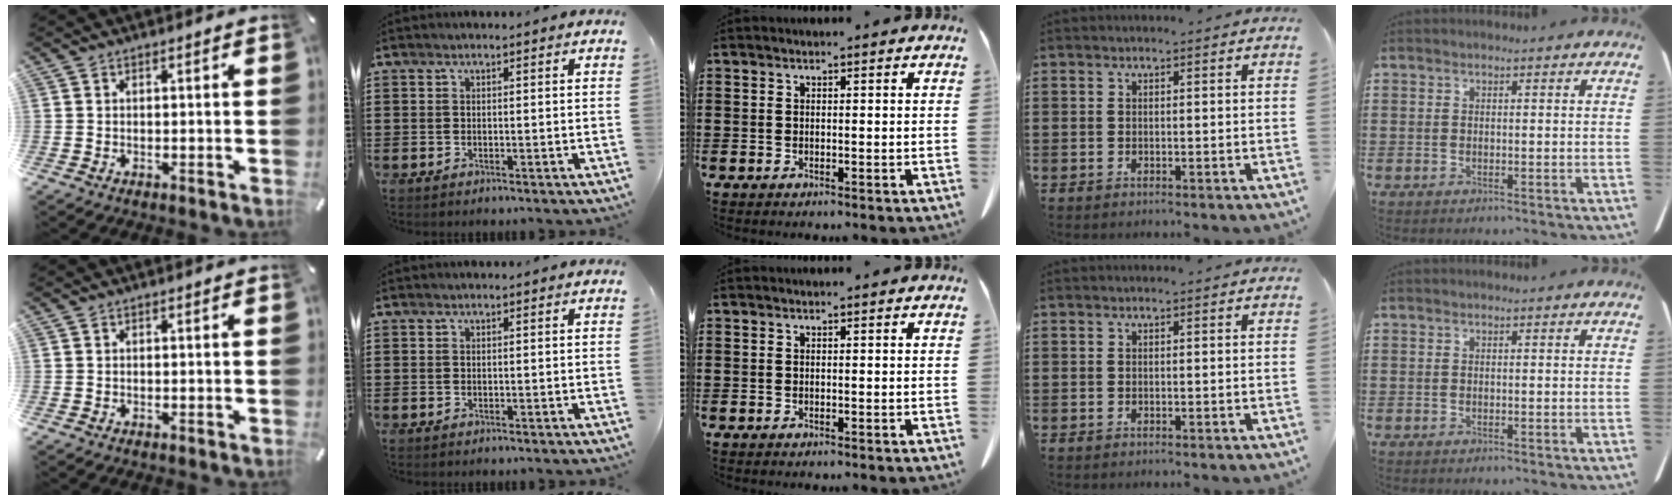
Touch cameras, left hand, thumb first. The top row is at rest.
{}